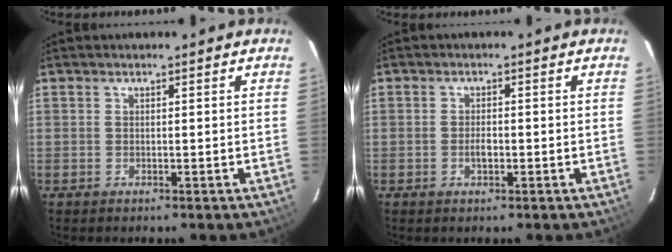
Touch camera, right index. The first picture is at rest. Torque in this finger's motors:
{"motor_torque": [0.85, 0.36, 0.45, 0.05]}